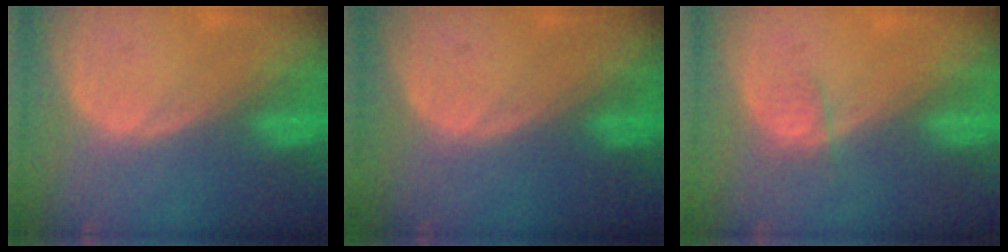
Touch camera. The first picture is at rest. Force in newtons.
{"total": 0.0}
{"total": 1.9, "press": 1.7, "slide": 0.8}